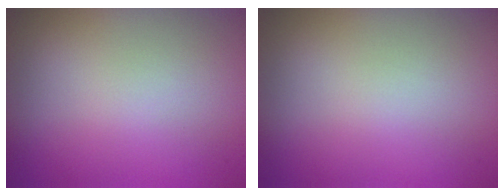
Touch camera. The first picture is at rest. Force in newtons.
{"total": 0.0}